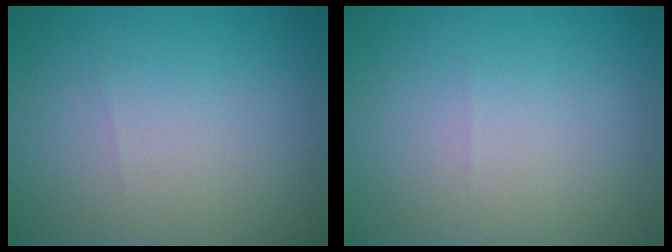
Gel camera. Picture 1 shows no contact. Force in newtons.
{"total": 0.0}